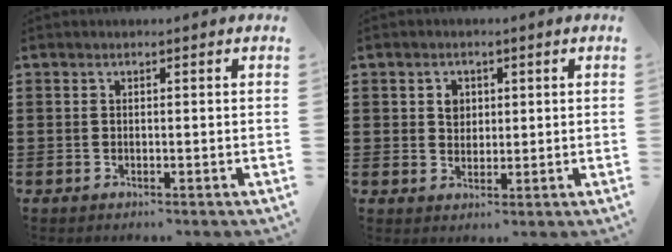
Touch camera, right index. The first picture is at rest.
{"total": 2.7, "force": [1.0, 1.7, 1.8], "torque": [-0.033, 0.003, 0.015]}